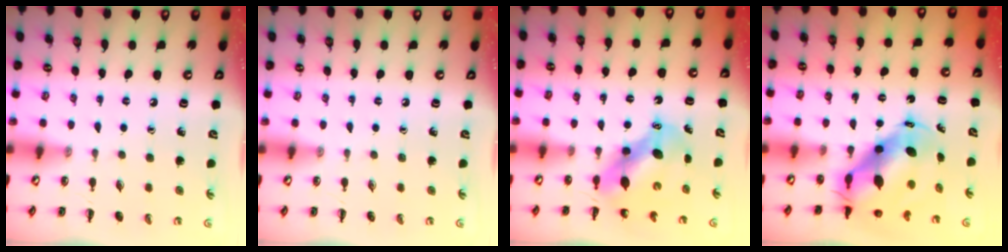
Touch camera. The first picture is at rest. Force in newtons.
{"total": 0.0}
{"total": 6.7, "press": 6.5, "slide": 1.3}
{"total": 10.3, "press": 10.1, "slide": 2.1}